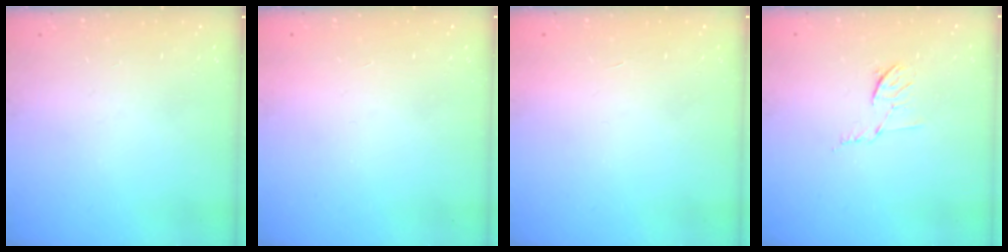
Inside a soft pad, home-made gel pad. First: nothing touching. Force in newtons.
{"total": 1.5, "press": 1.5, "slide": 0.1}
{"total": 1.7, "press": 1.7, "slide": 0.1}
{"total": 5.9, "press": 5.9, "slide": 1.0}